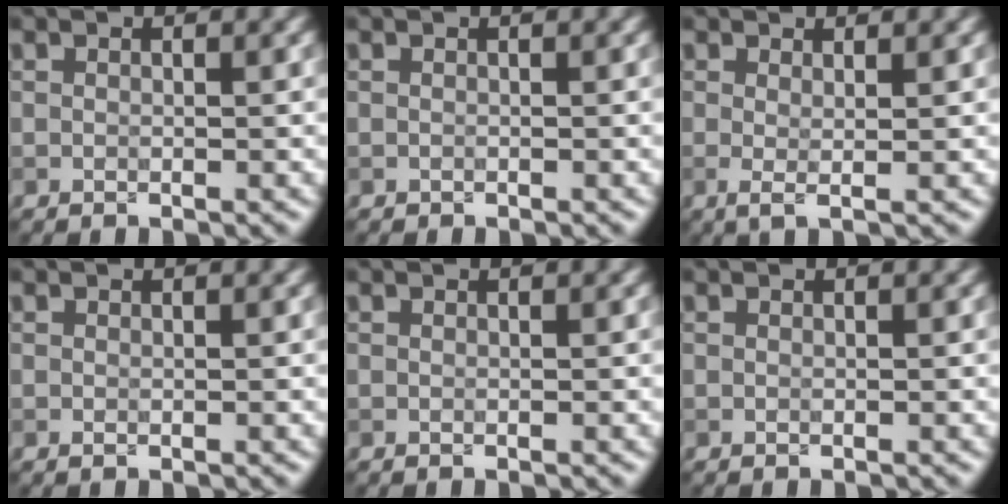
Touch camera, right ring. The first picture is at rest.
{"total": 0.0}
{"total": 1.5, "force": [0.1, 0.3, 1.4], "torque": [-0.028, -0.002, 0.000]}
{"total": 0.0}
{"total": 0.0}
{"total": 0.0}